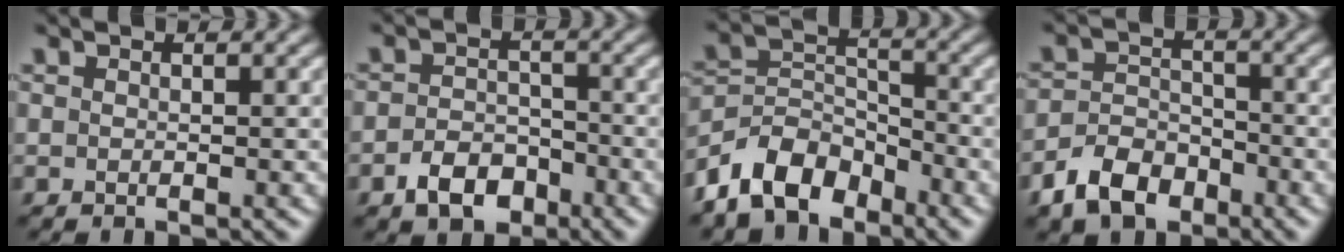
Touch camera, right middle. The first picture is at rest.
{"total": 3.7, "force": [-2.1, 2.4, 1.8], "torque": [-0.032, 0.002, -0.041]}
{"total": 6.5, "force": [-4.7, 3.6, 2.7], "torque": [-0.048, 0.001, -0.100]}
{"total": 4.7, "force": [-3.0, 3.0, 2.1], "torque": [-0.042, 0.000, -0.063]}